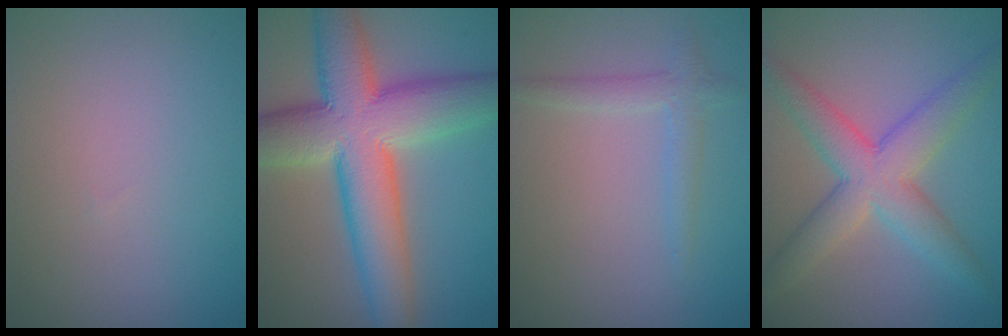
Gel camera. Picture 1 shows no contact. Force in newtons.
{"total": 11.9, "press": 11.9, "slide": 0.5}
{"total": 1.9, "press": 1.9, "slide": 0.1}
{"total": 6.3, "press": 6.3, "slide": 0.2}